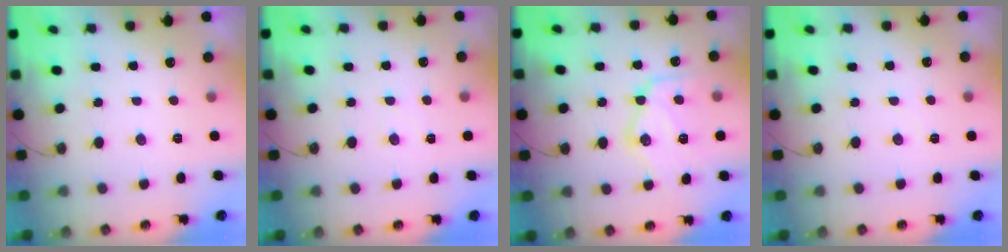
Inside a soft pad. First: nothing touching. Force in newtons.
{"total": 3.3, "press": 3.3, "slide": 0.5}
{"total": 15.5, "press": 15.4, "slide": 1.6}
{"total": 2.0, "press": 2.0, "slide": 0.3}